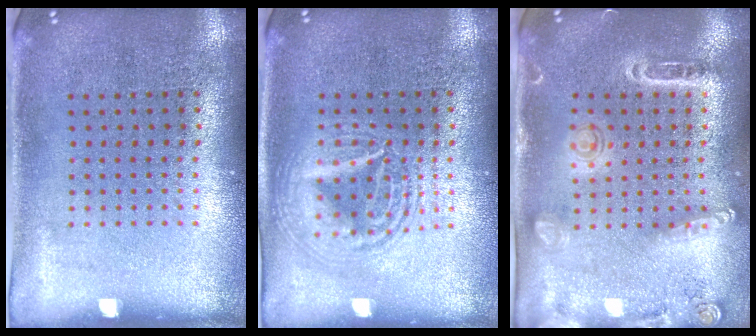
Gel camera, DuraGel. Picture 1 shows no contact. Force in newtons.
{"total": 2.7, "press": 2.7, "slide": 0.2}
{"total": 1.5, "press": 1.5, "slide": 0.4}